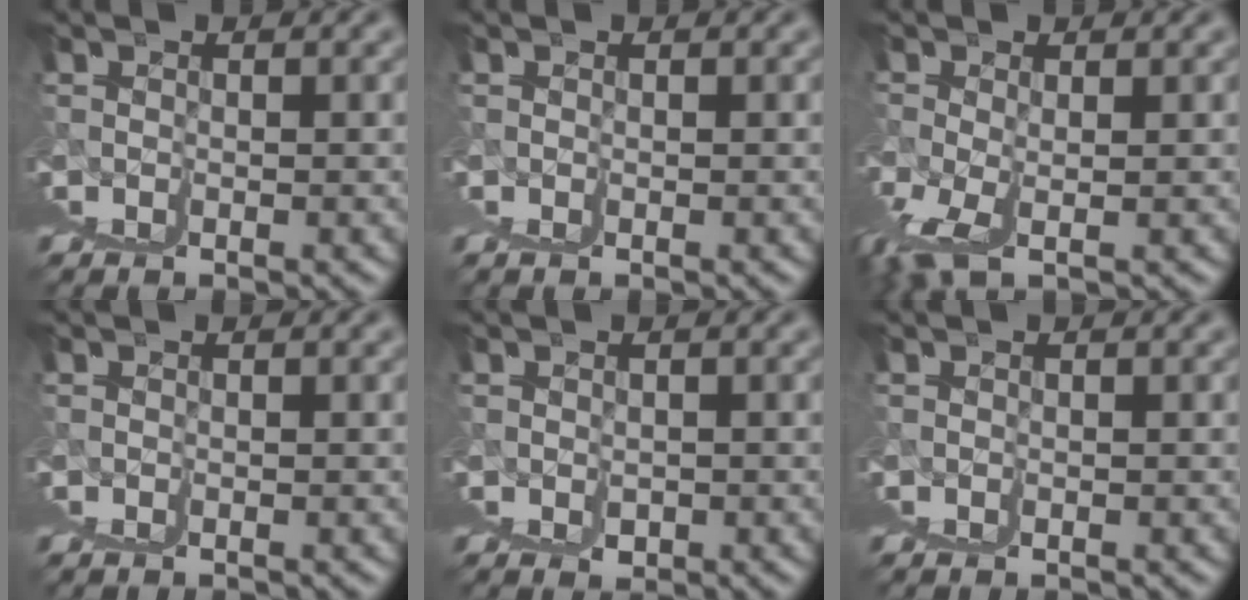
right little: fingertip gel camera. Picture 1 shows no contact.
{"total": 0.9, "force": [0.3, -0.7, -0.4], "torque": [0.012, 0.003, 0.004]}
{"total": 3.8, "force": [0.1, -3.7, 1.0], "torque": [-0.009, -0.009, 0.025]}
{"total": 0.0}
{"total": 1.6, "force": [0.5, 1.4, 0.6], "torque": [-0.010, -0.009, 0.013]}
{"total": 0.0}